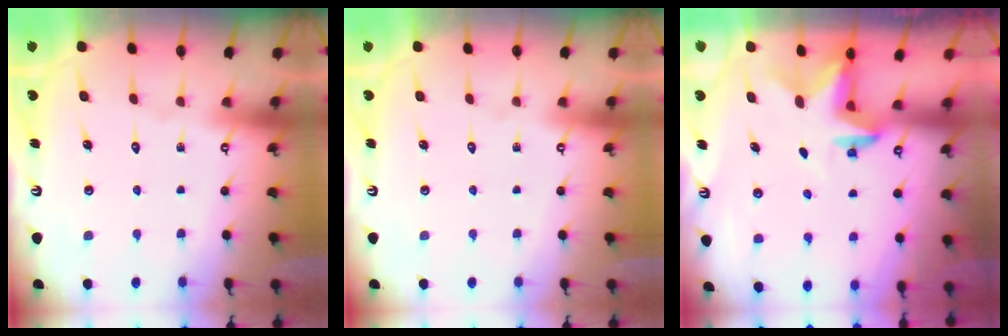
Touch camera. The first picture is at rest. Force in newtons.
{"total": 0.0}
{"total": 2.4, "press": 2.3, "slide": 0.4}